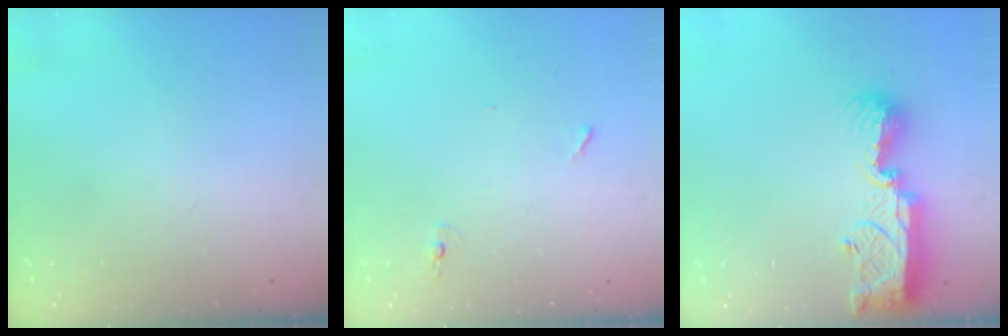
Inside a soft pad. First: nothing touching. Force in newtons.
{"total": 4.7, "press": 4.5, "slide": 1.4}
{"total": 12.8, "press": 12.7, "slide": 1.1}